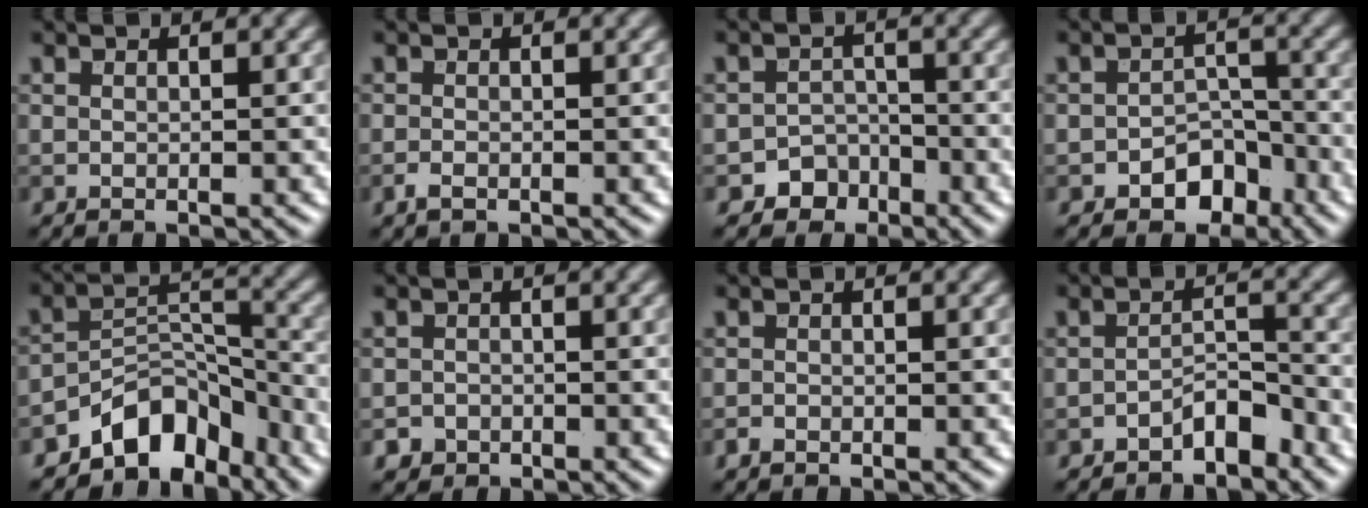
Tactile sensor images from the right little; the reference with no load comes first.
{"total": 0.9, "force": [-0.5, 0.5, 0.5], "torque": [-0.012, -0.002, -0.011]}
{"total": 3.1, "force": [-2.1, 2.3, 0.1], "torque": [0.022, 0.006, -0.032]}
{"total": 3.6, "force": [-2.2, 2.4, 1.5], "torque": [-0.007, 0.004, -0.034]}
{"total": 6.3, "force": [-4.9, 3.2, 2.3], "torque": [-0.018, 0.002, -0.091]}
{"total": 1.8, "force": [-1.3, 1.4, -0.1], "torque": [0.011, 0.005, -0.018]}
{"total": 0.6, "force": [-0.4, 0.5, 0.1], "torque": [0.002, -0.004, -0.008]}
{"total": 2.5, "force": [-1.9, 1.0, 1.2], "torque": [-0.014, 0.014, -0.035]}